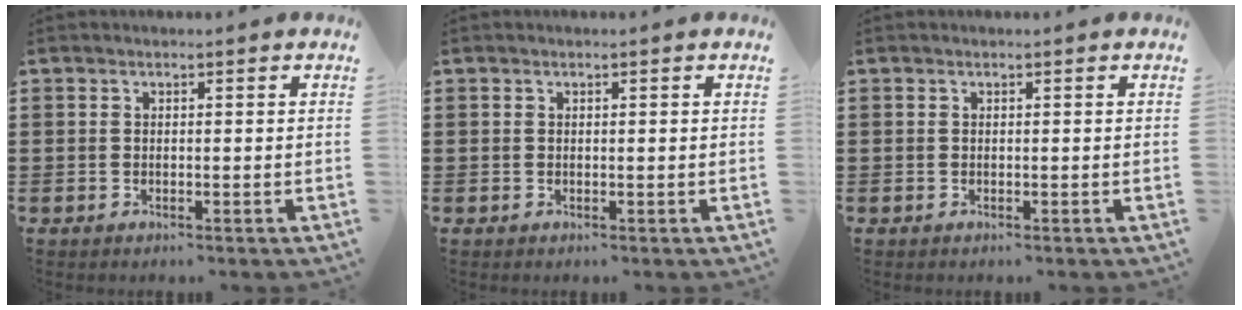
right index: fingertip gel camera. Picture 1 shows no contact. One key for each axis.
{"total": 0.0}
{"total": 0.0}